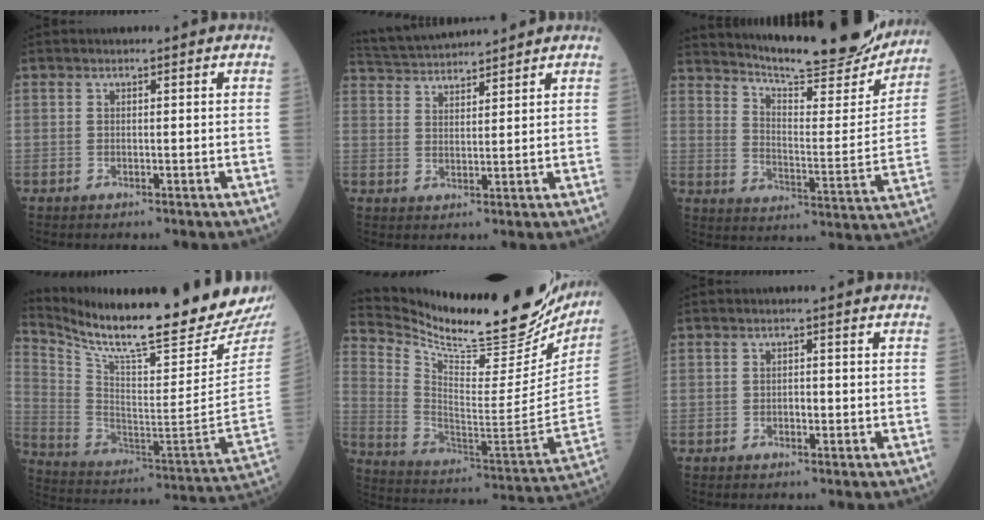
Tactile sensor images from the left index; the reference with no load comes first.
{"total": 8.2, "force": [8.0, -0.2, 1.8], "torque": [-0.047, 0.031, 0.144]}
{"total": 22.9, "force": [21.0, 2.2, 8.9], "torque": [-0.138, -0.051, 0.285]}
{"total": 24.4, "force": [21.9, -0.1, 10.8], "torque": [-0.200, -0.108, 0.331]}
{"total": 26.1, "force": [23.6, 5.0, 9.8], "torque": [-0.175, -0.070, 0.342]}
{"total": 0.8, "force": [-0.2, 0.5, 0.7], "torque": [-0.011, 0.002, -0.005]}